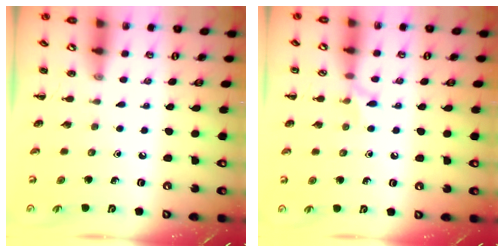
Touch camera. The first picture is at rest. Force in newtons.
{"total": 5.8, "press": 5.3, "slide": 2.2}